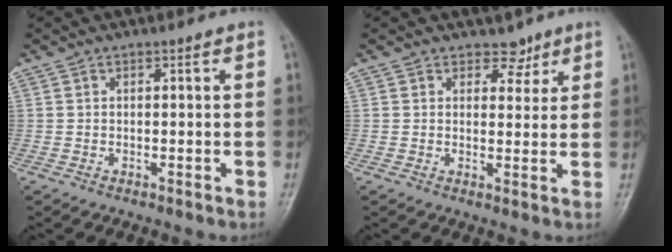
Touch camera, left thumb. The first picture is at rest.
{"total": 3.5, "force": [2.4, 2.3, 0.9], "torque": [0.013, -0.014, 0.033]}